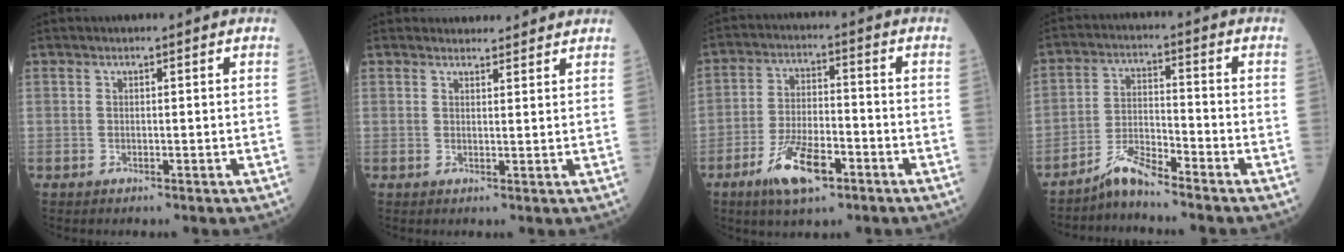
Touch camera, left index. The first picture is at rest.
{"total": 4.9, "force": [4.7, 1.2, 0.6], "torque": [-0.006, 0.012, 0.054]}
{"total": 9.2, "force": [-5.2, 3.0, 7.0], "torque": [-0.139, -0.006, -0.093]}
{"total": 5.1, "force": [-4.8, 0.0, 1.7], "torque": [-0.035, -0.008, -0.096]}